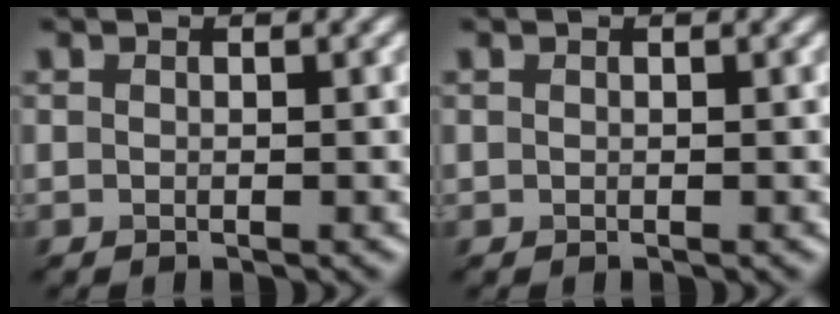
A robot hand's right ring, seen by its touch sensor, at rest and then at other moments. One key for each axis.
{"total": 0.0}